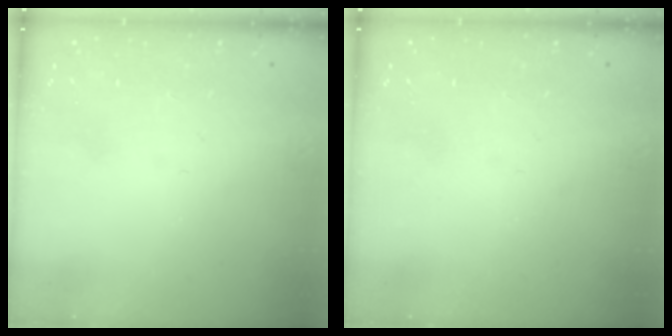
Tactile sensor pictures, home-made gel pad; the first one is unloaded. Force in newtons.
{"total": 0.0}